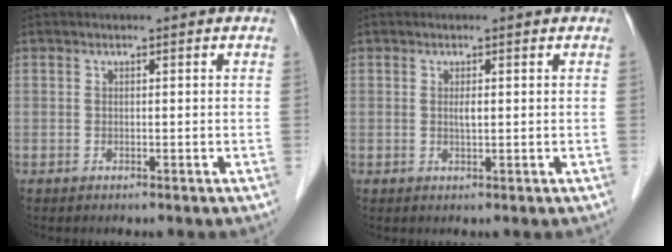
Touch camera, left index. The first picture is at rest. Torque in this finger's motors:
{"motor_torque": [0.33, 0.03, 0.00, 0.00]}